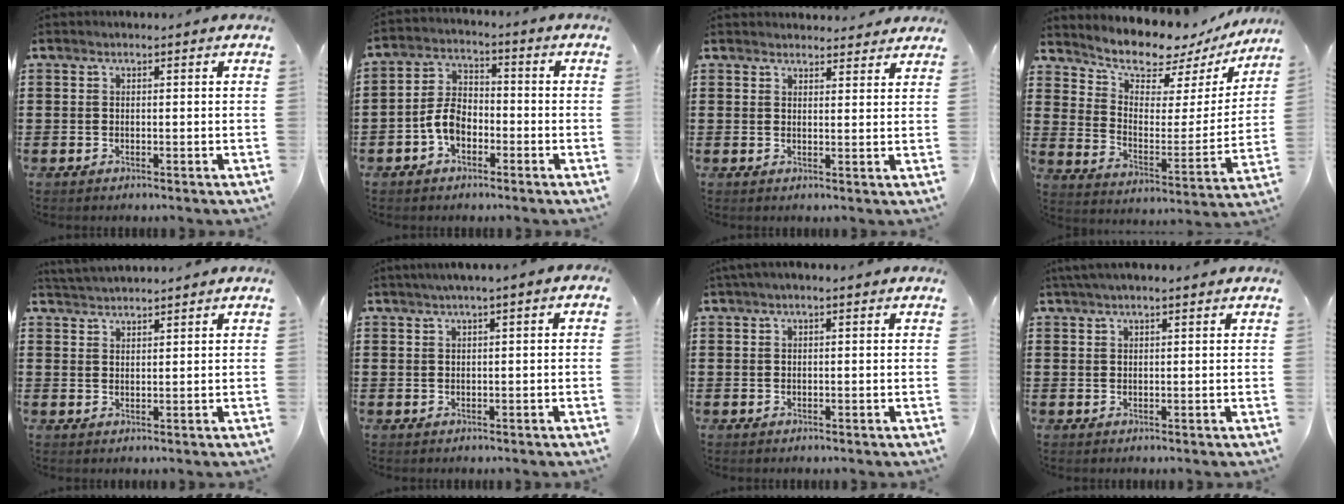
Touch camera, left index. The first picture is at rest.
{"total": 5.6, "force": [-2.4, 3.6, 3.5], "torque": [-0.092, 0.004, -0.053]}
{"total": 2.5, "force": [2.4, 0.5, 0.0], "torque": [0.000, -0.007, 0.045]}
{"total": 7.8, "force": [7.2, 2.2, 2.0], "torque": [-0.063, -0.060, 0.122]}
{"total": 2.2, "force": [2.2, -0.2, -0.1], "torque": [-0.004, -0.001, 0.043]}
{"total": 1.3, "force": [0.5, 0.0, 1.2], "torque": [-0.022, -0.001, 0.009]}
{"total": 1.1, "force": [0.4, 0.1, 1.0], "torque": [-0.020, 0.000, 0.008]}
{"total": 2.0, "force": [1.5, 0.2, 1.3], "torque": [-0.026, 0.002, 0.029]}